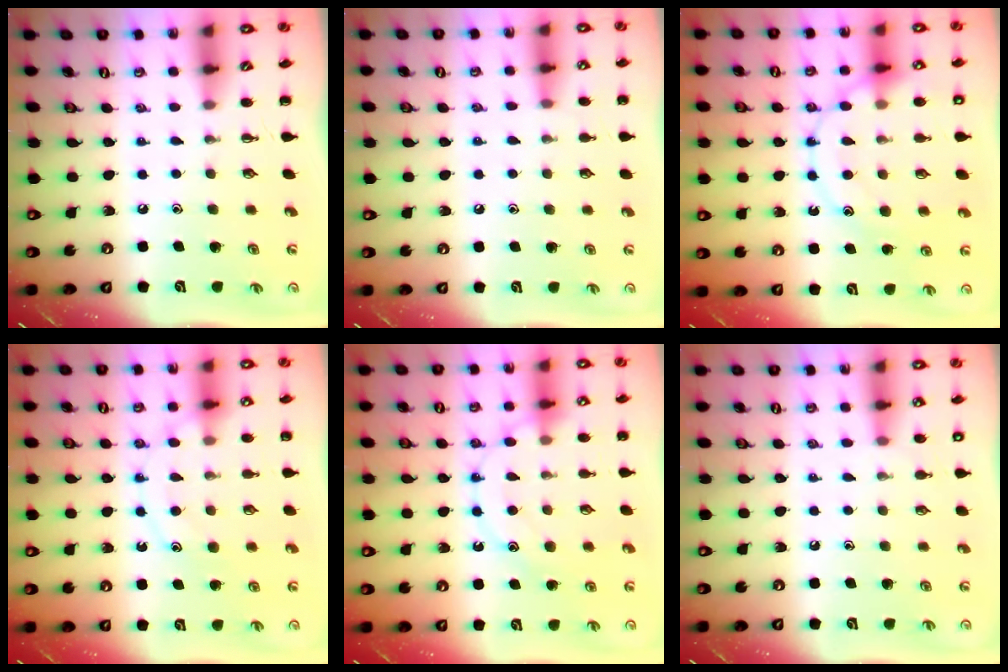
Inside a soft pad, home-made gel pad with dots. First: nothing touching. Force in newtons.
{"total": 5.6, "press": 5.3, "slide": 1.9}
{"total": 16.7, "press": 16.6, "slide": 1.5}
{"total": 12.8, "press": 12.7, "slide": 1.0}
{"total": 14.6, "press": 14.6, "slide": 0.6}
{"total": 6.0, "press": 5.7, "slide": 2.0}